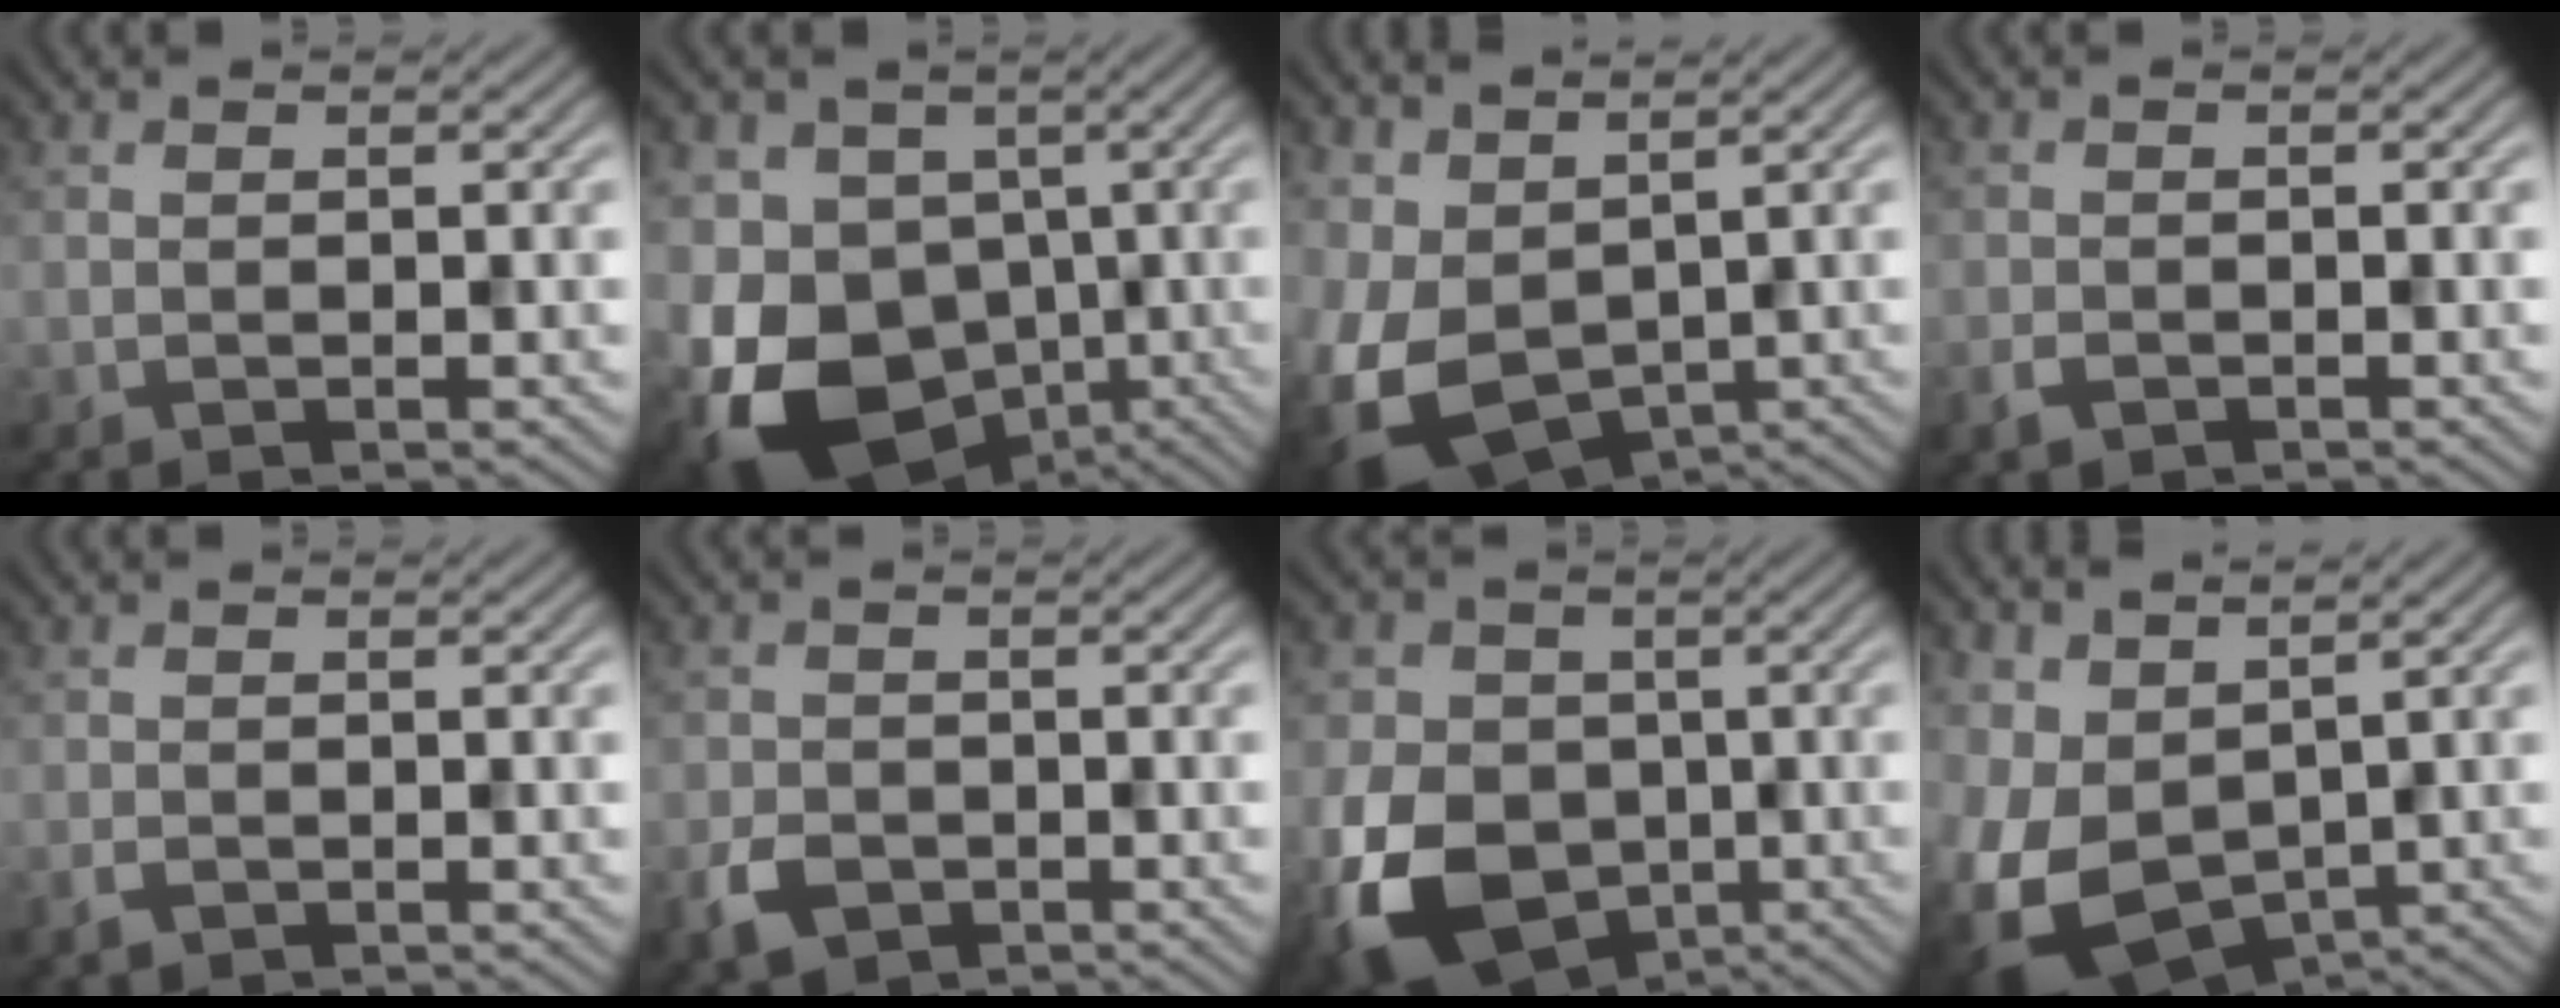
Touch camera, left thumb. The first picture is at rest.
{"total": 17.1, "force": [-5.7, 12.5, 10.2], "torque": [-0.221, -0.023, -0.094]}
{"total": 10.7, "force": [0.6, 7.4, 7.7], "torque": [-0.201, -0.028, 0.028]}
{"total": 1.7, "force": [-1.0, 1.0, 0.9], "torque": [-0.019, -0.004, -0.023]}
{"total": 1.3, "force": [-0.8, 0.7, 0.7], "torque": [-0.016, -0.004, -0.017]}
{"total": 3.8, "force": [-2.0, 2.7, 1.8], "torque": [-0.046, -0.011, -0.044]}
{"total": 14.7, "force": [-4.4, 11.1, 8.7], "torque": [-0.209, -0.035, -0.080]}
{"total": 11.8, "force": [0.2, 8.3, 8.3], "torque": [-0.222, -0.031, 0.028]}